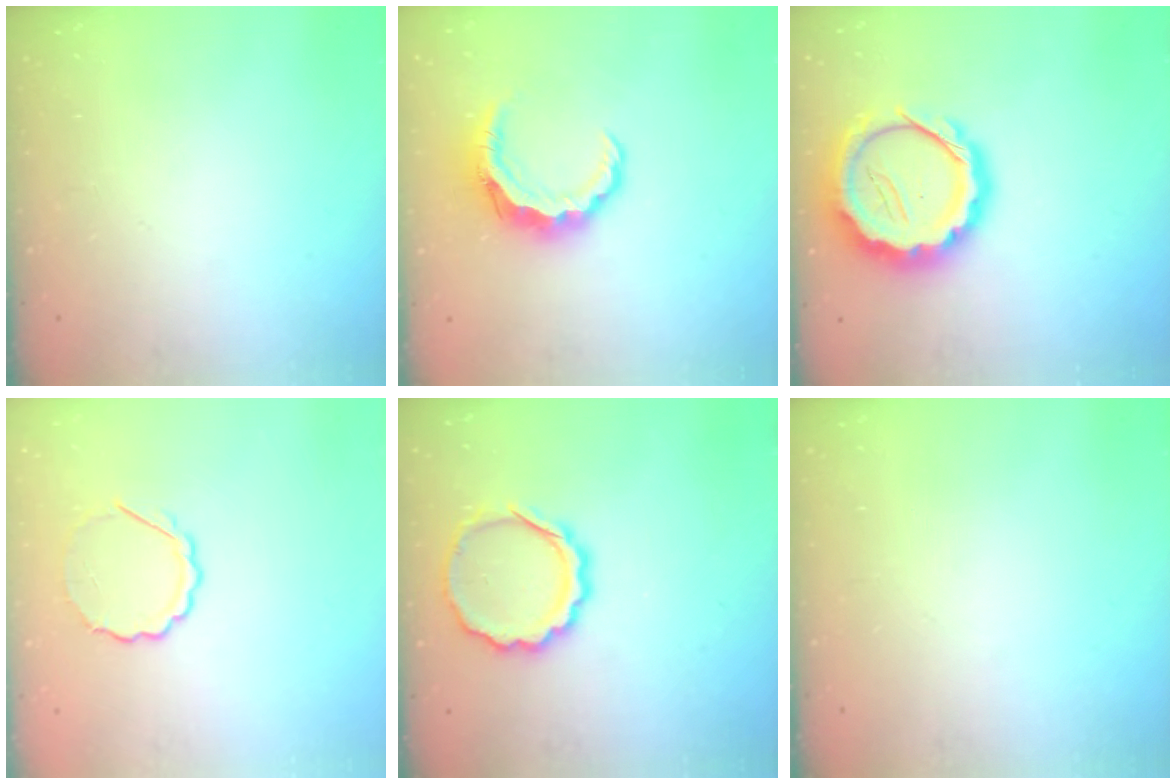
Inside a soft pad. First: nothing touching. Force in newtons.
{"total": 8.0, "press": 7.9, "slide": 1.1}
{"total": 15.3, "press": 15.0, "slide": 3.0}
{"total": 5.4, "press": 5.2, "slide": 1.3}
{"total": 10.7, "press": 10.6, "slide": 1.9}
{"total": 0.0}